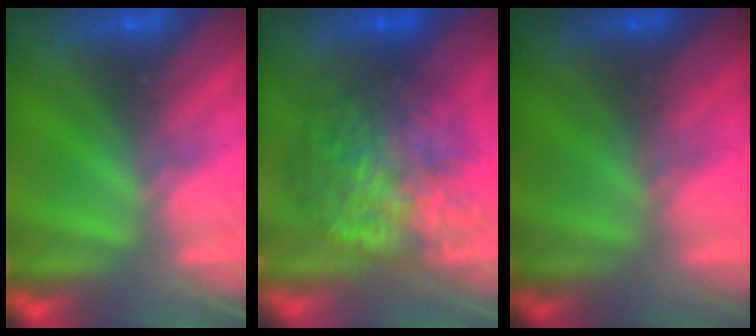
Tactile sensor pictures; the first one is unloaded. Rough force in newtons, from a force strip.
{"total": 5.9}
{"total": 1.1}